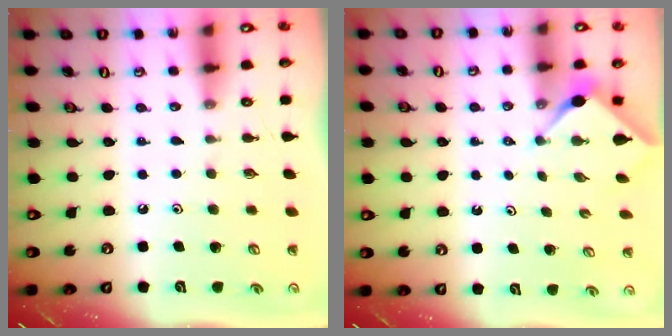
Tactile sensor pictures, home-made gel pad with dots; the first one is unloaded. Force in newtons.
{"total": 3.6, "press": 3.6, "slide": 0.4}